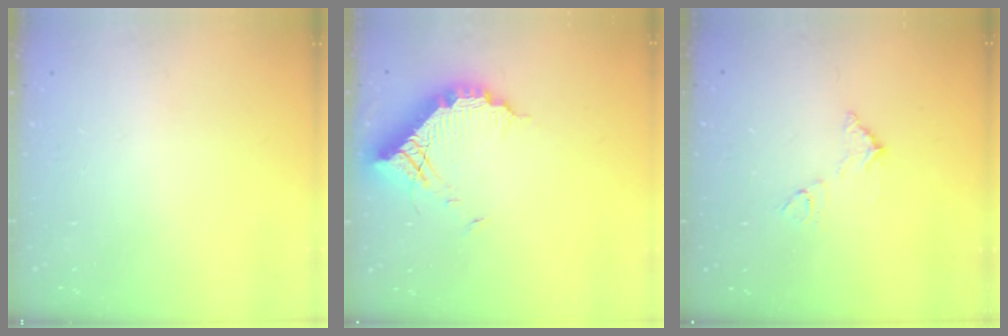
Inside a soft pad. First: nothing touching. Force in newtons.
{"total": 13.0, "press": 13.0, "slide": 1.0}
{"total": 6.8, "press": 6.8, "slide": 0.3}